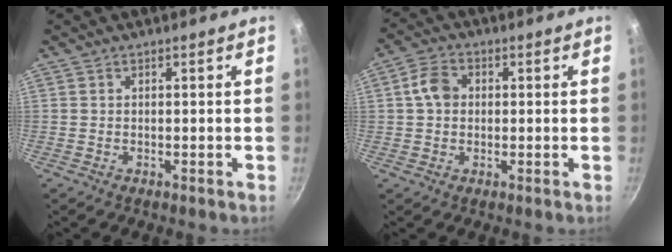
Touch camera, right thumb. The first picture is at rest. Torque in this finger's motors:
{"motor_torque": [-0.02, 0.12, 0.46, 0.43, 0.15]}